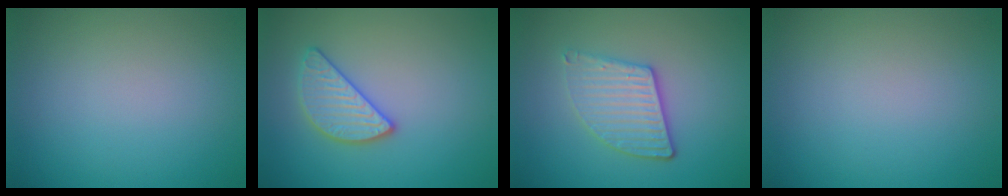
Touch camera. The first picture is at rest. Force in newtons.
{"total": 2.7, "press": 2.7, "slide": 0.1}
{"total": 3.8, "press": 3.2, "slide": 2.0}
{"total": 0.0}